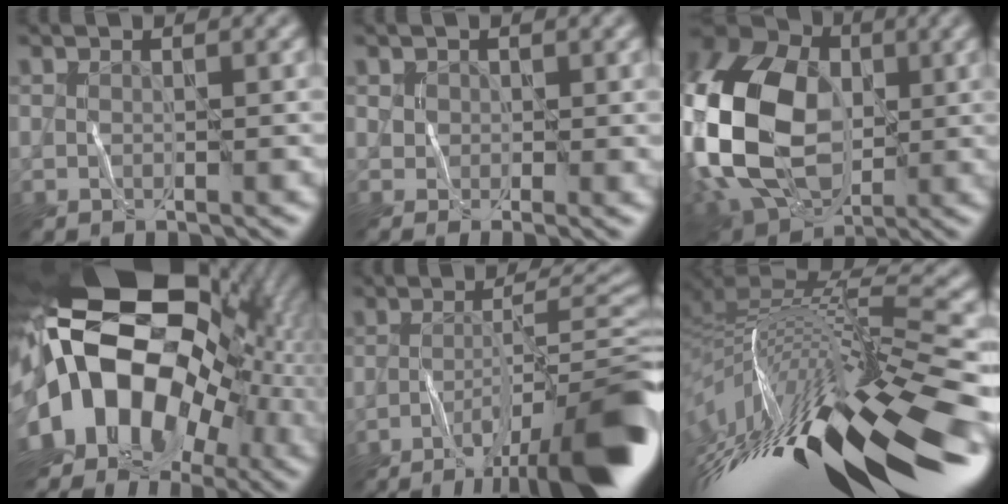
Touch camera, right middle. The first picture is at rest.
{"total": 0.0}
{"total": 15.9, "force": [-0.5, 11.2, 11.3], "torque": [-0.274, 0.001, -0.014]}
{"total": 20.1, "force": [-0.2, 14.7, 13.7], "torque": [-0.244, 0.006, 0.004]}
{"total": 11.9, "force": [-6.4, 1.8, 9.8], "torque": [-0.144, 0.009, -0.091]}
{"total": 16.6, "force": [-5.5, 4.5, 15.0], "torque": [-0.275, -0.004, -0.072]}